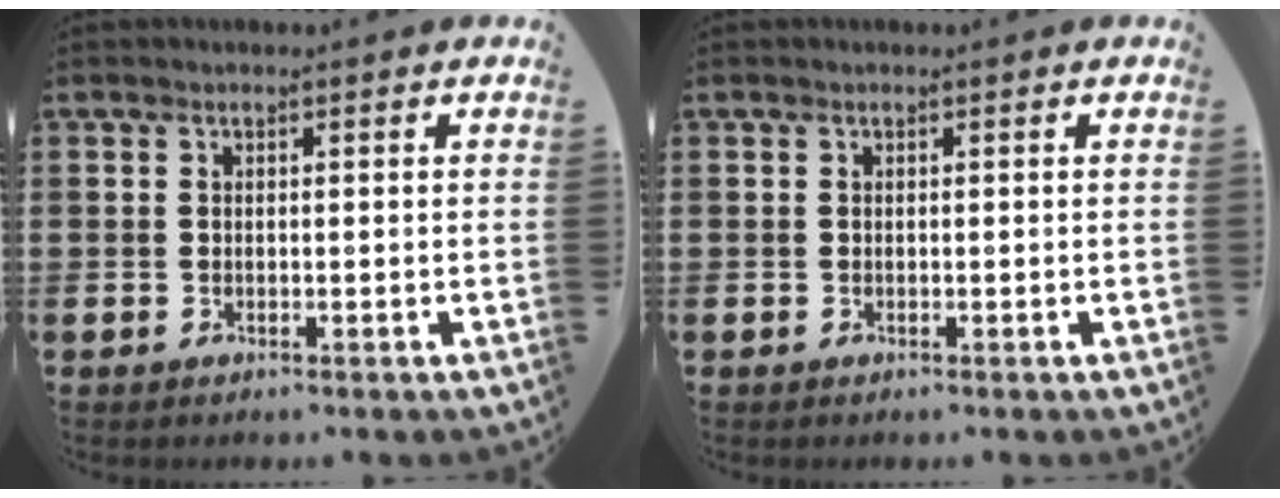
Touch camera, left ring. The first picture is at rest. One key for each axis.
{"total": 0.0}